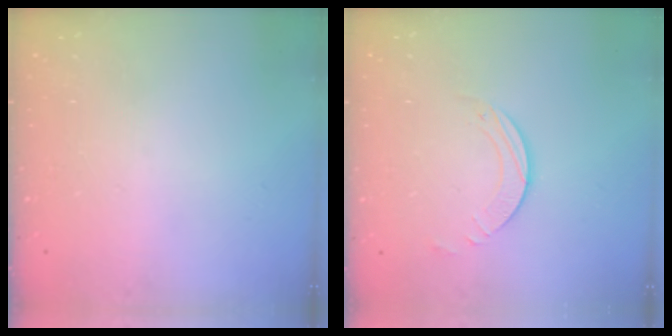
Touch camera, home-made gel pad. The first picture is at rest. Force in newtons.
{"total": 2.5, "press": 2.5, "slide": 0.2}